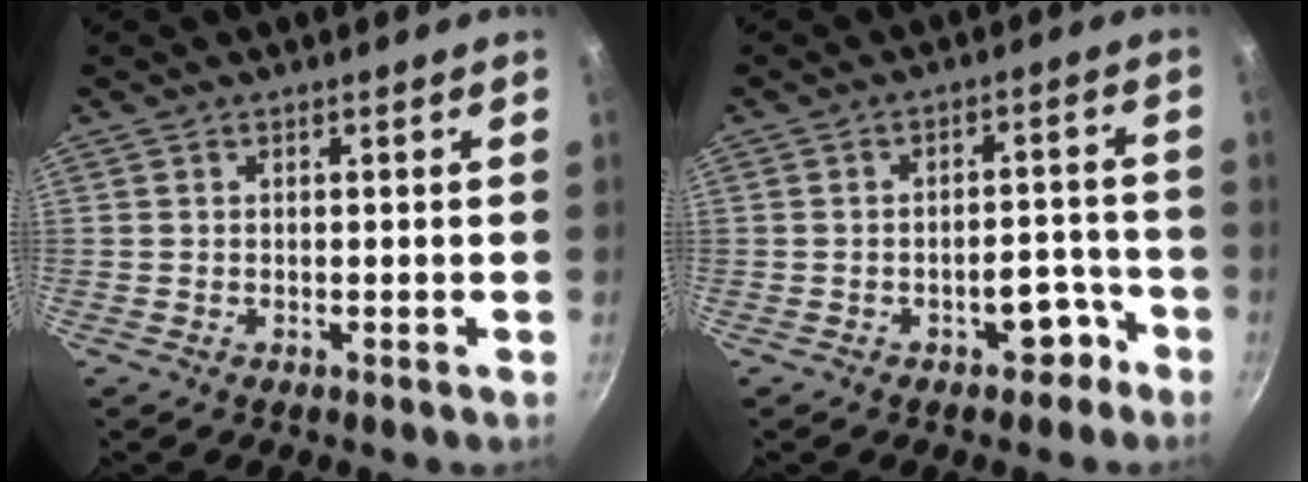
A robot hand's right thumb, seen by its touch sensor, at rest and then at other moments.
{"total": 5.7, "force": [-3.3, 3.3, 3.3], "torque": [-0.012, 0.045, -0.029]}